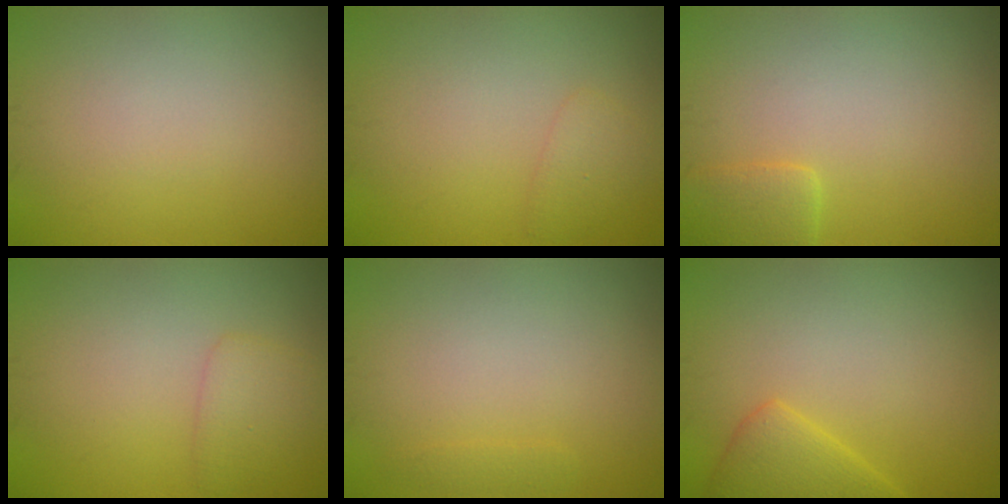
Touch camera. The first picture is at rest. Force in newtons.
{"total": 1.3, "press": 1.3, "slide": 0.0}
{"total": 2.3, "press": 2.3, "slide": 0.2}
{"total": 1.8, "press": 1.8, "slide": 0.1}
{"total": 0.7, "press": 0.7, "slide": 0.1}
{"total": 2.9, "press": 2.9, "slide": 0.2}